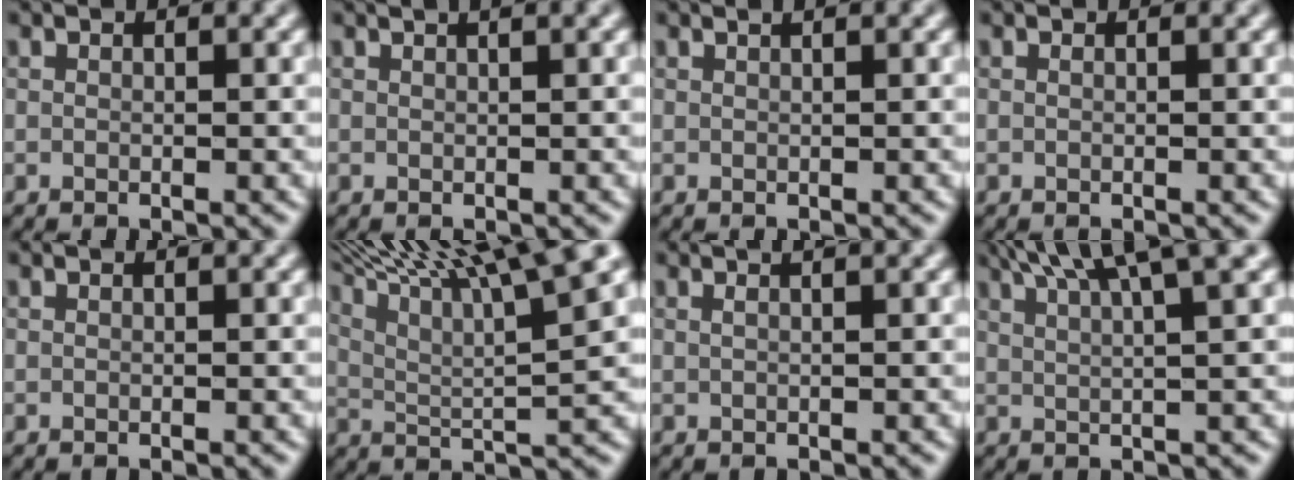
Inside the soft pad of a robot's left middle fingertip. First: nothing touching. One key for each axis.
{"total": 1.5, "fx": 1.0, "fy": 0.4, "fz": 1.0, "tx": -0.010, "ty": -0.004, "tz": 0.007}
{"total": 1.1, "fx": 0.8, "fy": 0.4, "fz": 0.7, "tx": -0.005, "ty": -0.005, "tz": 0.002}
{"total": 0.0}
{"total": 0.0}
{"total": 13.7, "fx": 9.3, "fy": 2.5, "fz": 9.8, "tx": -0.152, "ty": 0.028, "tz": 0.130}
{"total": 3.0, "fx": 1.6, "fy": 1.4, "fz": 2.1, "tx": -0.008, "ty": 0.014, "tz": -0.008}
{"total": 8.2, "fx": 5.3, "fy": 2.1, "fz": 5.9, "tx": -0.062, "ty": 0.037, "tz": 0.041}